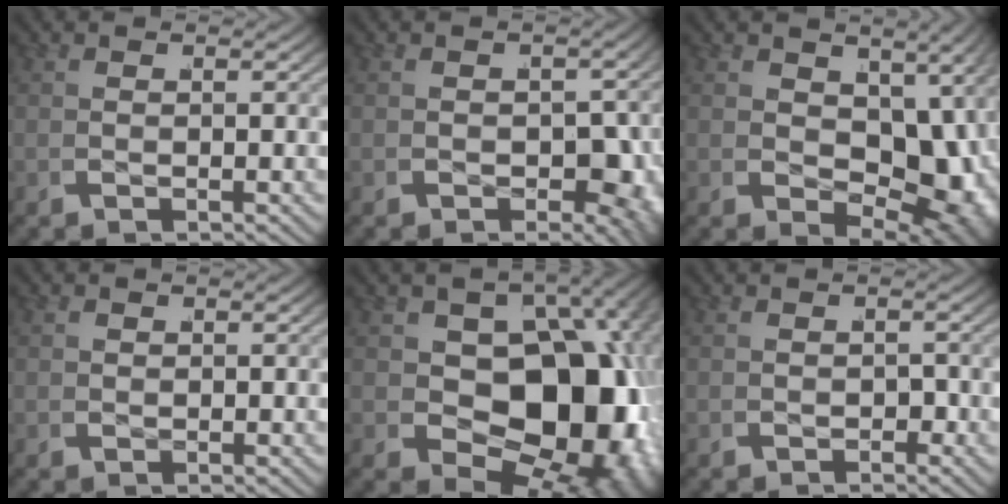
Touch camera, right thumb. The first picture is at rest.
{"total": 7.0, "force": [-1.1, 5.0, 4.8], "torque": [-0.065, -0.041, 0.006]}
{"total": 9.8, "force": [-0.3, 6.6, 7.3], "torque": [-0.127, -0.059, 0.032]}
{"total": 1.0, "force": [0.2, 0.9, 0.5], "torque": [-0.006, -0.001, 0.006]}
{"total": 20.7, "force": [-2.1, 13.2, 15.8], "torque": [-0.257, -0.081, 0.005]}
{"total": 0.7, "force": [-0.6, 0.3, 0.1], "torque": [-0.002, -0.003, -0.010]}